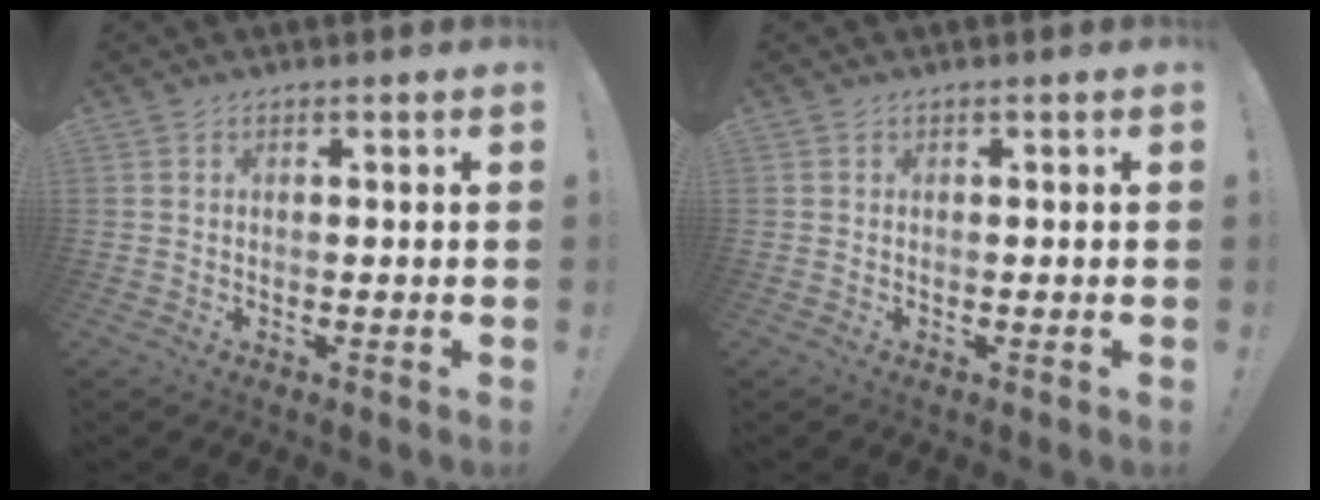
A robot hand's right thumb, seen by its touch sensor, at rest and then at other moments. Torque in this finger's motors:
{"motor_torque": [0.01, -0.02, 0.21, -0.20, -0.11]}